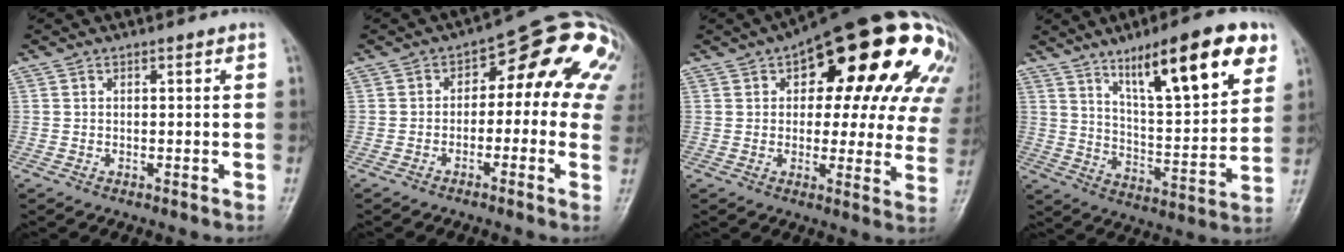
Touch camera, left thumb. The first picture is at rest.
{"total": 15.0, "force": [2.3, 8.7, 12.0], "torque": [-0.099, 0.041, 0.016]}
{"total": 28.9, "force": [12.0, 12.6, 23.1], "torque": [-0.236, 0.026, 0.165]}
{"total": 20.1, "force": [11.2, 5.3, 15.8], "torque": [-0.208, -0.041, 0.181]}